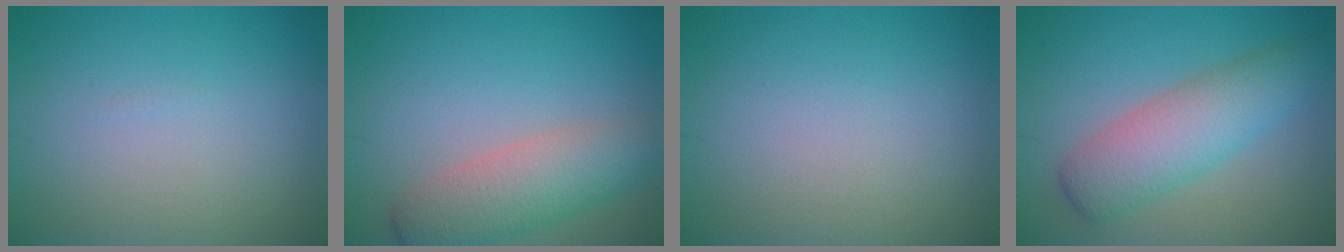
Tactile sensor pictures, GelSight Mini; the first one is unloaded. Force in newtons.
{"total": 4.5, "press": 4.5, "slide": 0.3}
{"total": 0.0}
{"total": 5.7, "press": 5.7, "slide": 0.1}